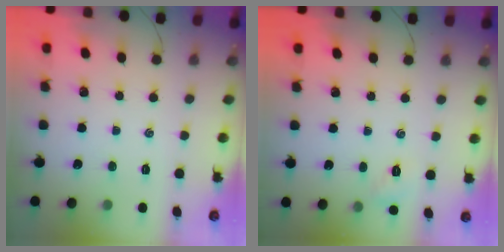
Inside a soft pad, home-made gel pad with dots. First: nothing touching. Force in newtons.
{"total": 2.2, "press": 2.2, "slide": 0.5}